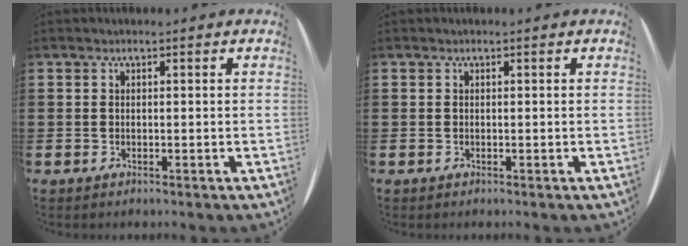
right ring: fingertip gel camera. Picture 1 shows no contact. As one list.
[{"total": 0.0}]